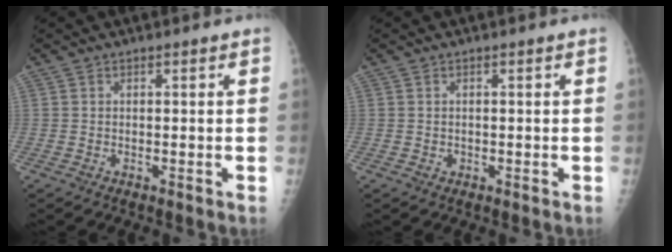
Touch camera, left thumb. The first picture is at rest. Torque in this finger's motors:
{"motor_torque": [-0.42, -0.23, 0.03, 0.01, -0.02]}